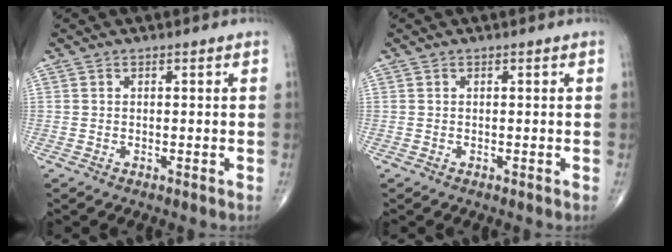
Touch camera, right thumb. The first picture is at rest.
{"total": 0.0}